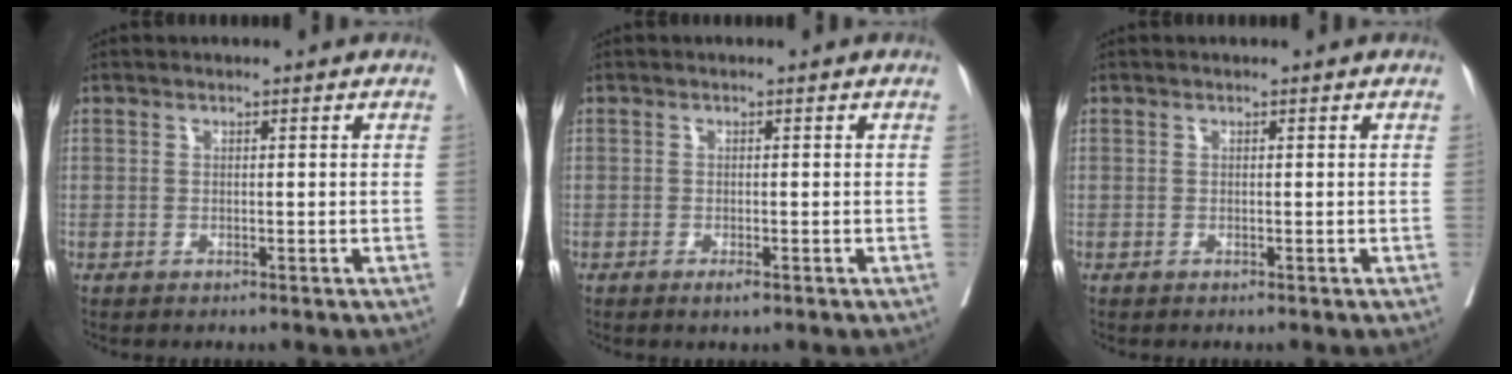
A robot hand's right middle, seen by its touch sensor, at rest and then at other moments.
{"total": 1.1, "force": [-0.7, 0.2, 0.9], "torque": [-0.014, -0.002, -0.010]}
{"total": 0.0}